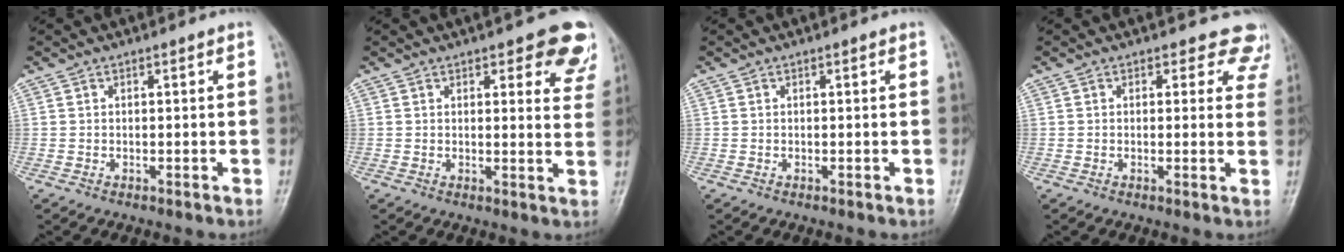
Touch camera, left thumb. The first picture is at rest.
{"total": 9.4, "force": [6.2, 3.8, 6.0], "torque": [-0.026, -0.028, 0.058]}
{"total": 0.0}
{"total": 6.1, "force": [4.8, 3.6, 0.7], "torque": [0.042, -0.017, 0.025]}